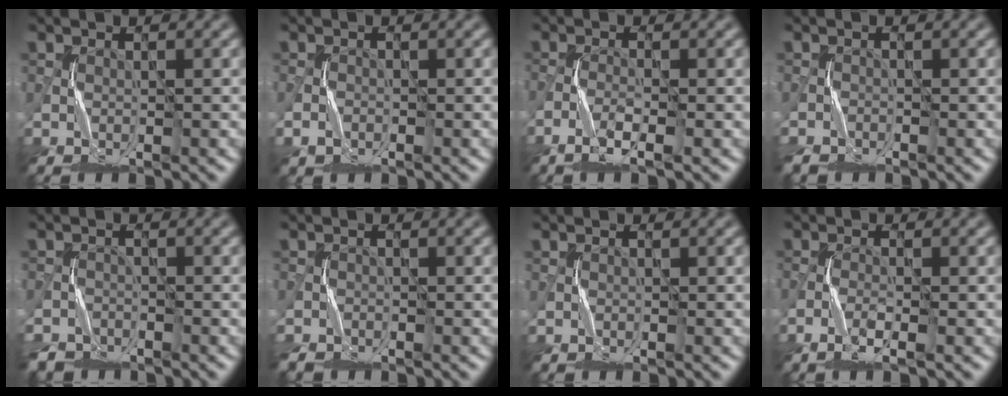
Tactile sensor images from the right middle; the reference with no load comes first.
{"total": 1.0, "force": [-0.6, 0.6, 0.5], "torque": [-0.008, 0.000, -0.012]}
{"total": 2.2, "force": [-1.3, 0.2, 1.8], "torque": [-0.040, -0.002, -0.030]}
{"total": 1.4, "force": [-1.3, 0.2, 0.0], "torque": [-0.001, -0.006, -0.032]}
{"total": 3.2, "force": [-3.0, 0.9, 0.0], "torque": [0.008, -0.018, -0.059]}
{"total": 1.8, "force": [-1.8, 0.2, 0.2], "torque": [-0.006, -0.010, -0.042]}
{"total": 0.0}
{"total": 1.8, "force": [-1.1, 0.1, 1.5], "torque": [-0.033, -0.002, -0.025]}